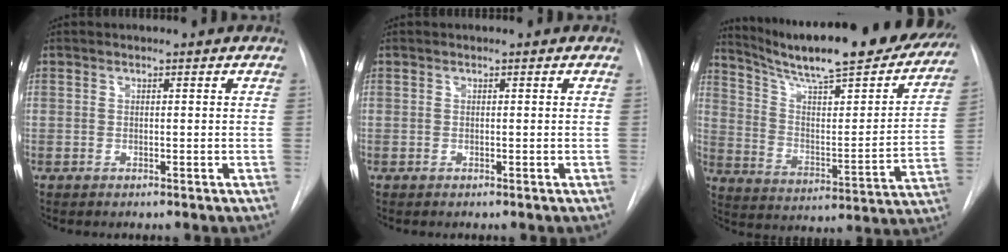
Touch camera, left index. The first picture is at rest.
{"total": 0.0}
{"total": 28.6, "force": [24.7, 4.0, 13.9], "torque": [-0.213, -0.076, 0.333]}